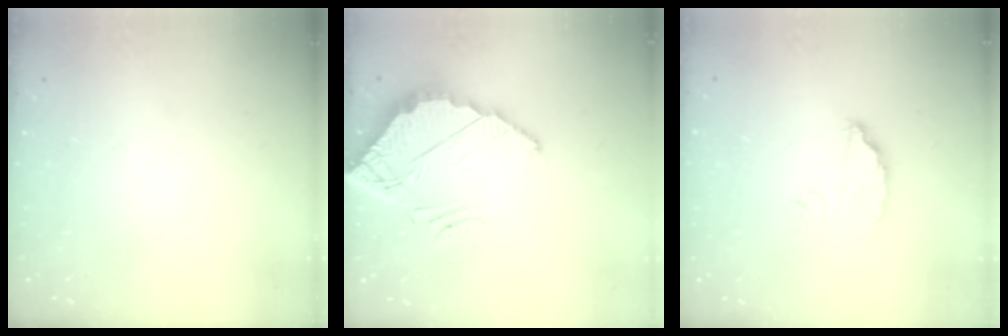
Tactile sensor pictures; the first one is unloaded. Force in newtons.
{"total": 5.3, "press": 5.3, "slide": 0.2}
{"total": 3.8, "press": 3.8, "slide": 0.2}